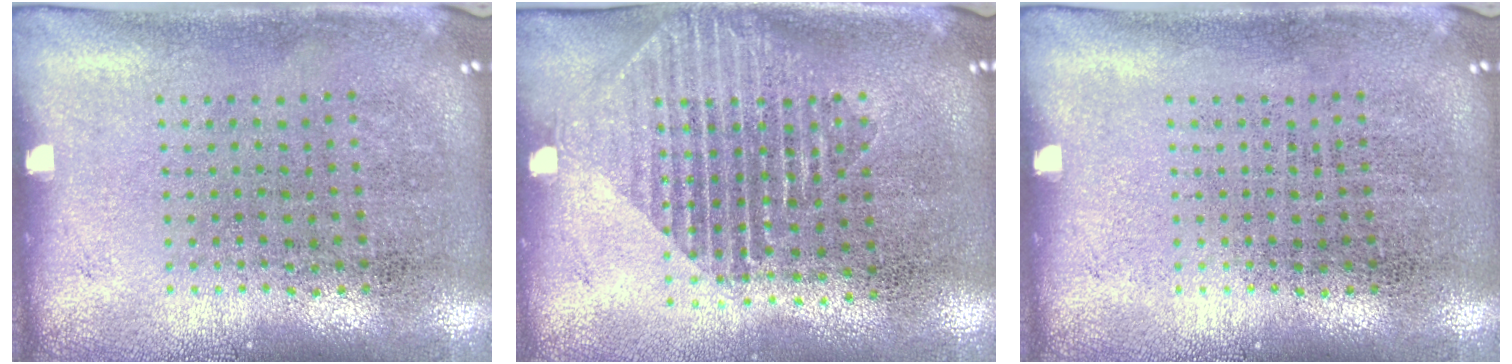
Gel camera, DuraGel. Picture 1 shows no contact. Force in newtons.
{"total": 1.6, "press": 1.3, "slide": 0.8}
{"total": 0.0}